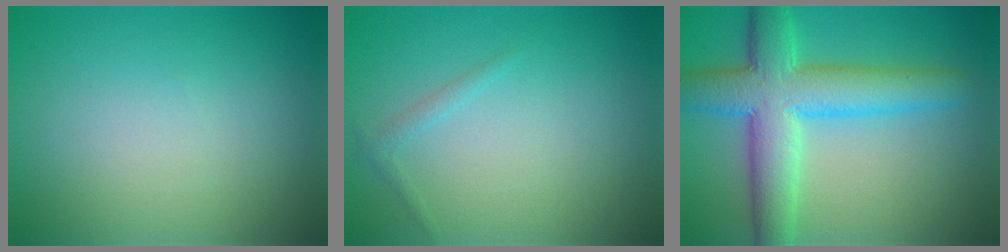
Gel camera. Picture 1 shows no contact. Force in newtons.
{"total": 0.9, "press": 0.9, "slide": 0.1}
{"total": 8.2, "press": 8.2, "slide": 0.2}